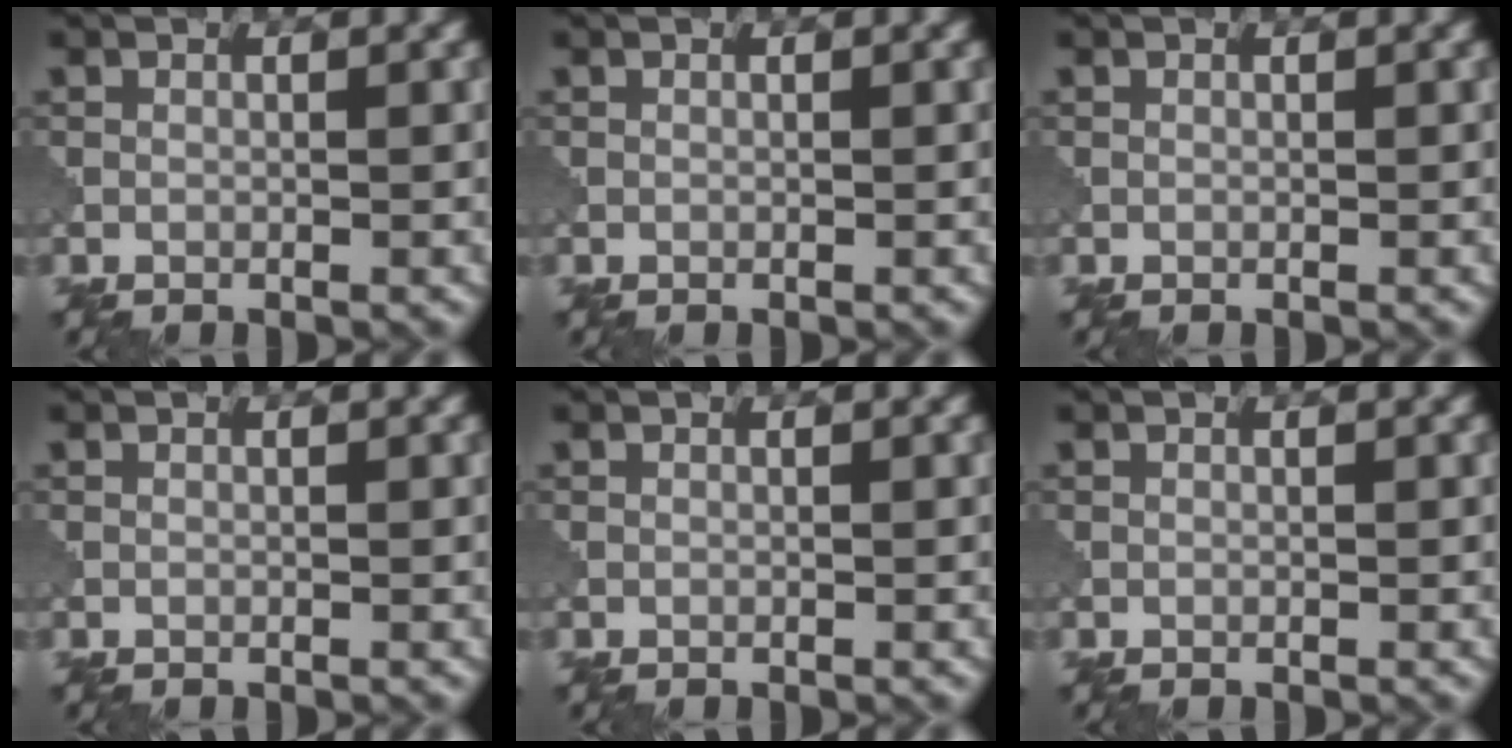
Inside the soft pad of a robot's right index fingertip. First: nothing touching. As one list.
[{"total": 0.0}, {"total": 0.0}, {"total": 0.0}, {"total": 0.0}, {"total": 0.0}]